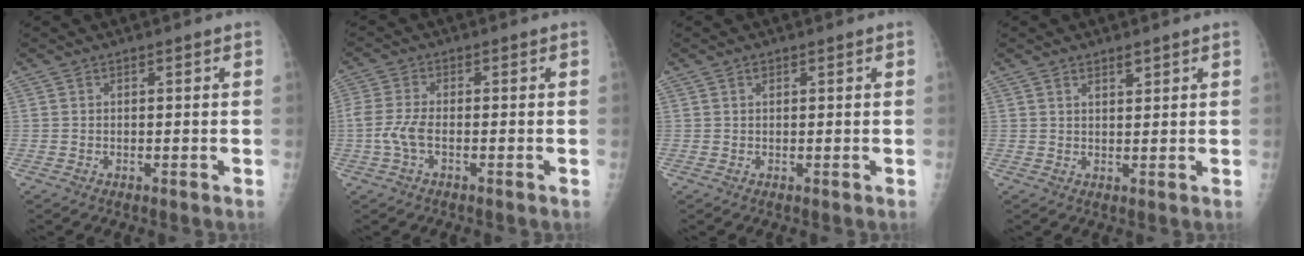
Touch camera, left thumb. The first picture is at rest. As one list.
[{"total": 4.4, "force": [-1.2, 2.0, 3.7], "torque": [-0.099, 0.004, -0.031]}, {"total": 0.8, "force": [0.4, 0.5, 0.4], "torque": [-0.003, -0.002, 0.007]}, {"total": 1.9, "force": [1.4, 0.7, 1.0], "torque": [-0.010, -0.010, 0.024]}]